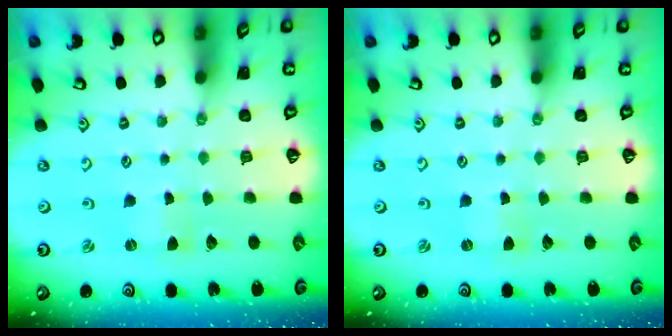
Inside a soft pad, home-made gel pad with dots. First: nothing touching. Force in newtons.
{"total": 0.0}